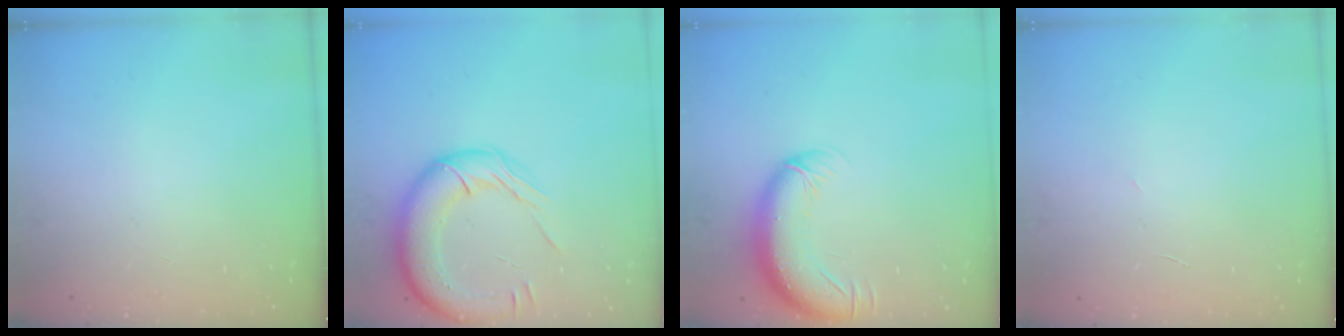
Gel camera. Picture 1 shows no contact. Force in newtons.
{"total": 16.5, "press": 16.1, "slide": 3.4}
{"total": 11.3, "press": 11.0, "slide": 2.9}
{"total": 1.8, "press": 1.7, "slide": 0.5}